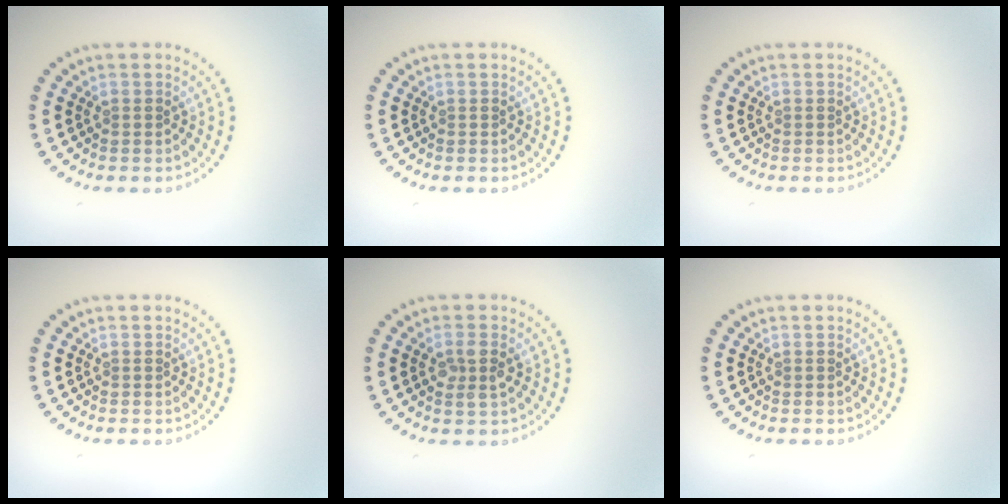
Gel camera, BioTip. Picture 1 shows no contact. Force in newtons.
{"total": 0.0}
{"total": 0.0}
{"total": 0.0}
{"total": 2.1, "press": 2.0, "slide": 0.6}
{"total": 0.0}